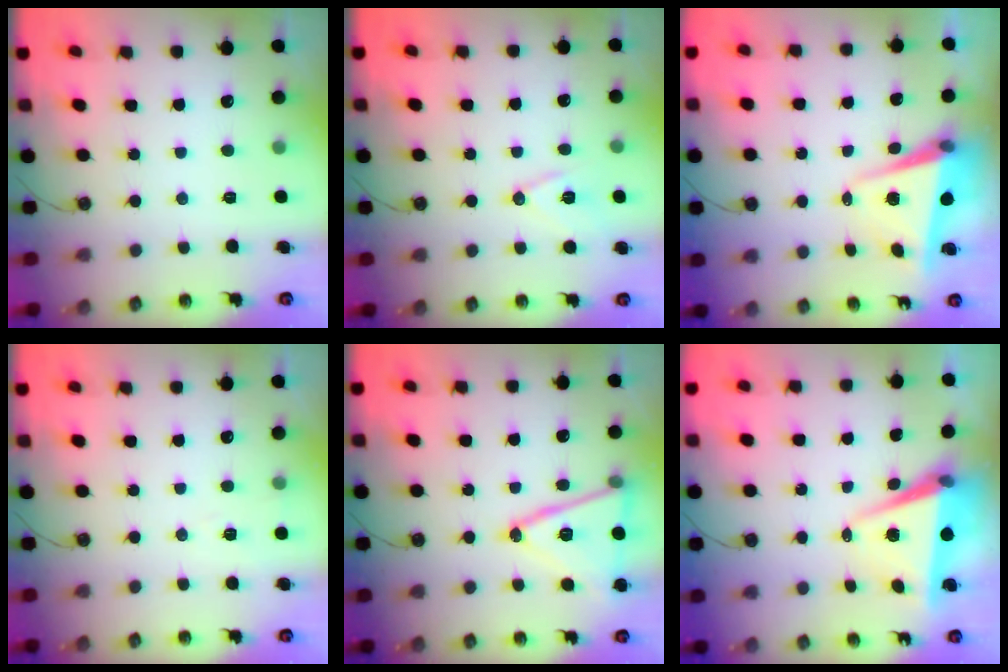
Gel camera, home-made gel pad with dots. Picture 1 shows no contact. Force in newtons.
{"total": 10.0, "press": 9.4, "slide": 3.5}
{"total": 5.6, "press": 5.4, "slide": 1.3}
{"total": 5.1, "press": 3.0, "slide": 4.2}
{"total": 17.0, "press": 16.7, "slide": 3.4}
{"total": 7.0, "press": 5.4, "slide": 4.4}